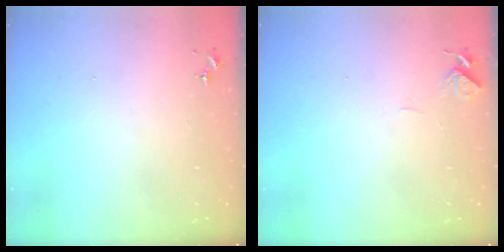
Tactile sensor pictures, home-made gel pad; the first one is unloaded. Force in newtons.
{"total": 4.6, "press": 4.5, "slide": 0.4}